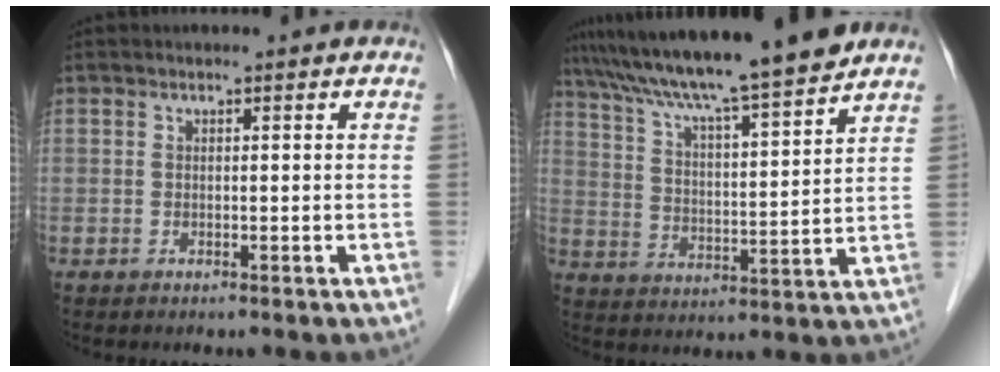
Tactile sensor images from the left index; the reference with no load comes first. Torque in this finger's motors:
{"motor_torque": [0.63, -0.81, 1.06, 0.21]}